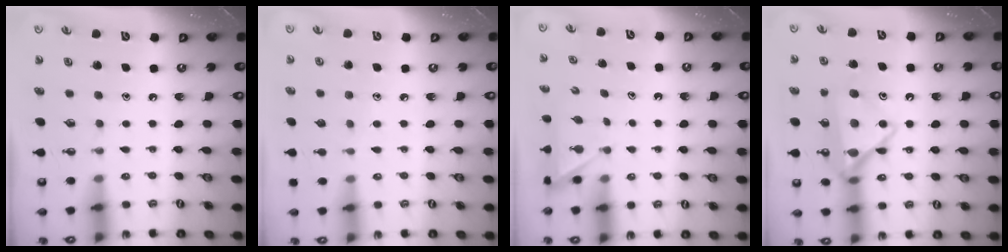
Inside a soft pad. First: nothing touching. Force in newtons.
{"total": 2.9, "press": 2.8, "slide": 0.2}
{"total": 1.9, "press": 1.9, "slide": 0.2}
{"total": 16.6, "press": 16.6, "slide": 0.9}